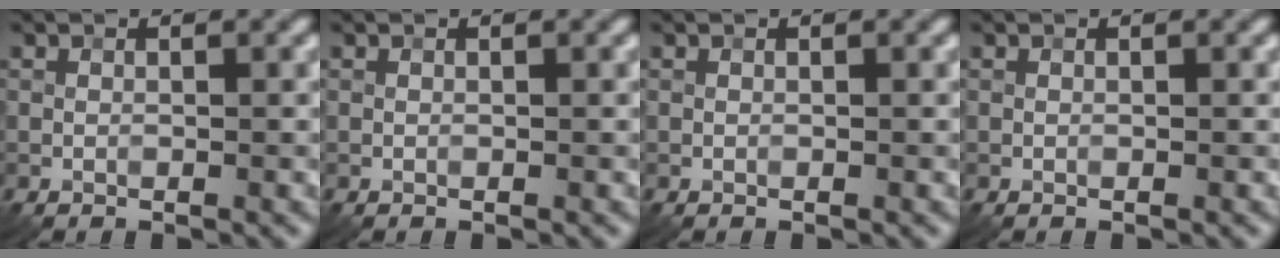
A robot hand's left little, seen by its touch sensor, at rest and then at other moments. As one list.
[{"total": 0.0}, {"total": 0.0}, {"total": 0.0}]